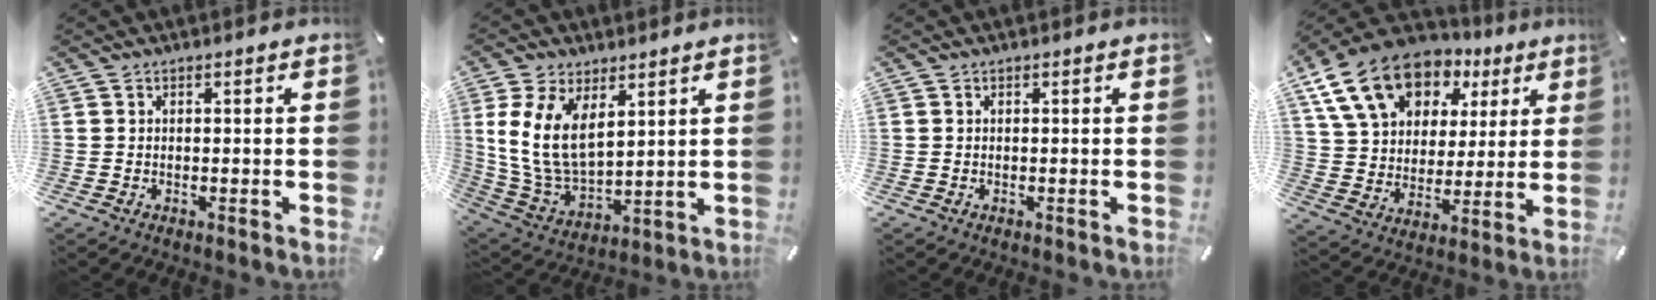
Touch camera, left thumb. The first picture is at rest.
{"total": 12.8, "force": [5.0, 8.1, 8.6], "torque": [-0.207, -0.020, 0.093]}
{"total": 0.0}
{"total": 18.0, "force": [9.7, 12.5, 8.6], "torque": [-0.173, -0.030, 0.179]}